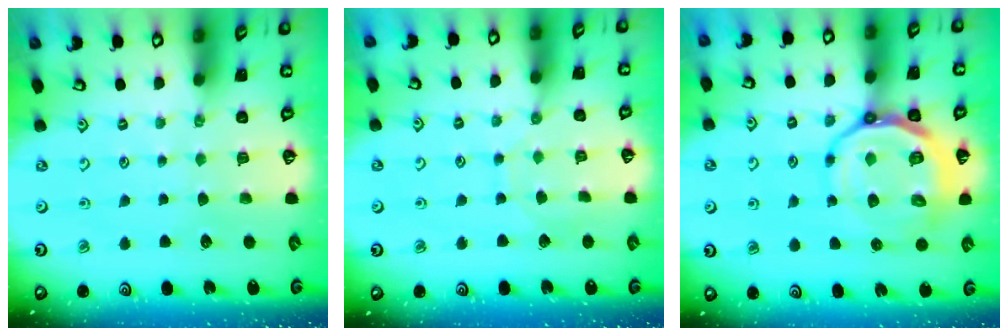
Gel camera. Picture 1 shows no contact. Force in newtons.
{"total": 6.9, "press": 6.9, "slide": 0.6}
{"total": 15.0, "press": 14.8, "slide": 2.7}